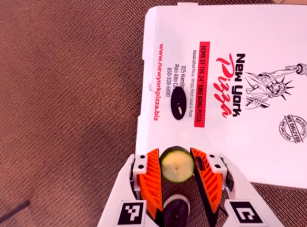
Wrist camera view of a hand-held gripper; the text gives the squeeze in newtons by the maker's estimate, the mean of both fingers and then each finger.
{"total": 9.1, "left": 8.9, "right": 9.2}